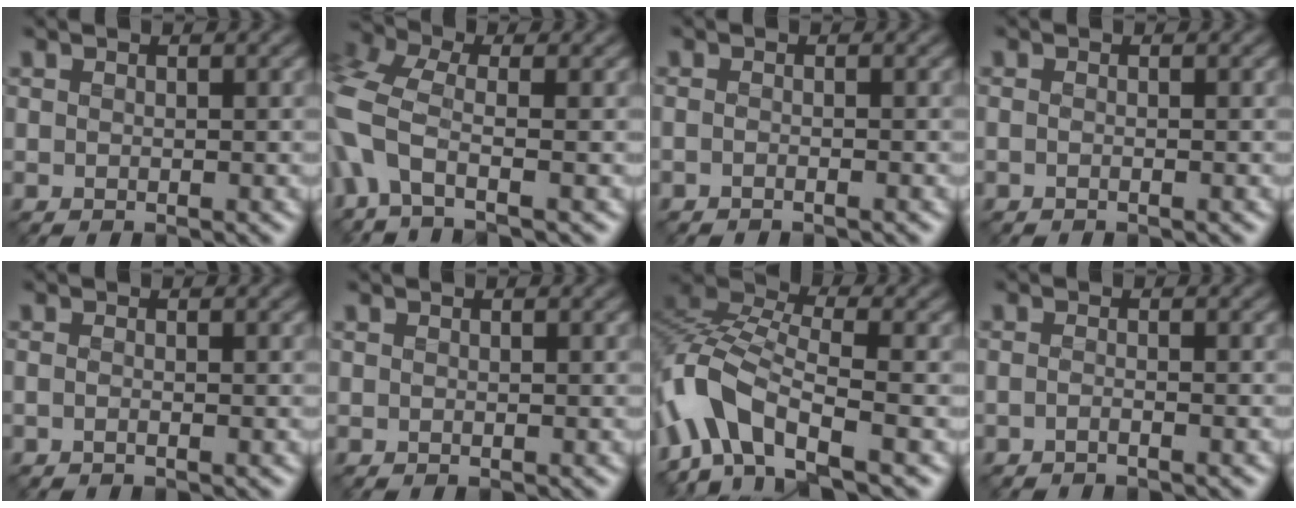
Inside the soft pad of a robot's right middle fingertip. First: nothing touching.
{"total": 7.6, "force": [-2.5, 4.0, 6.0], "torque": [-0.177, -0.003, -0.063]}
{"total": 0.8, "force": [-0.8, 0.0, 0.4], "torque": [-0.006, -0.004, -0.018]}
{"total": 0.5, "force": [-0.5, -0.1, 0.2], "torque": [-0.005, -0.001, -0.013]}
{"total": 0.6, "force": [-0.5, -0.1, 0.2], "torque": [-0.007, -0.002, -0.014]}
{"total": 0.0}
{"total": 7.9, "force": [-4.8, 3.3, 5.3], "torque": [-0.110, 0.007, -0.111]}
{"total": 1.0, "force": [-0.9, 0.1, 0.5], "torque": [-0.005, -0.004, -0.022]}